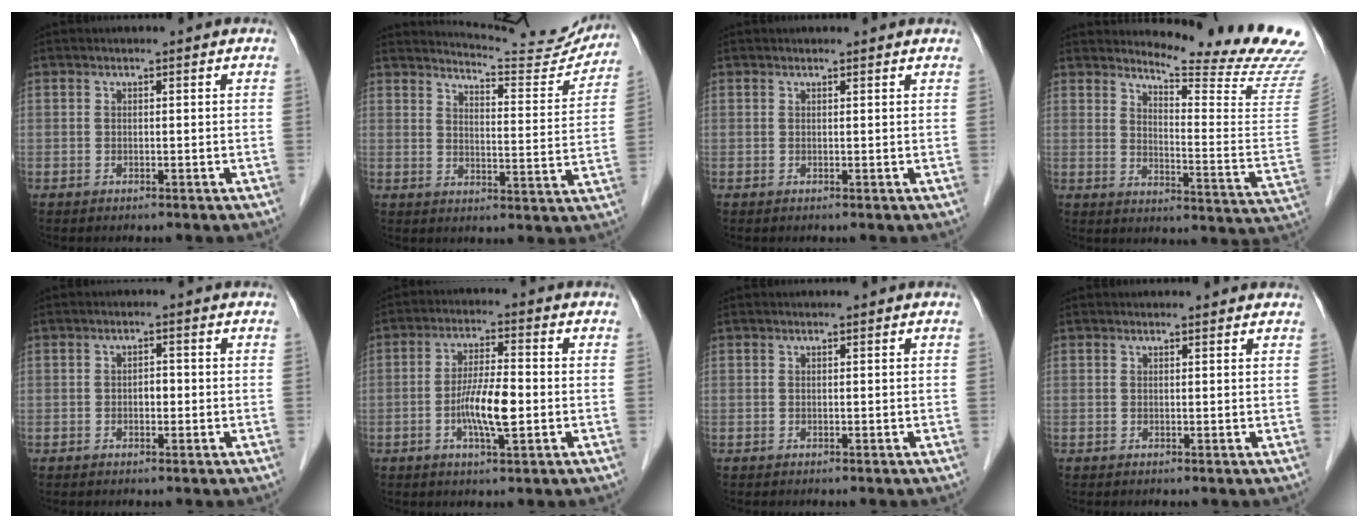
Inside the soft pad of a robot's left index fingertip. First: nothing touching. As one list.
[{"total": 13.7, "force": [13.5, 0.8, 1.9], "torque": [-0.025, -0.056, 0.158]}, {"total": 1.0, "force": [1.0, 0.1, 0.0], "torque": [-0.011, -0.001, 0.005]}, {"total": 17.5, "force": [16.6, -1.0, 5.3], "torque": [-0.088, -0.143, 0.193]}, {"total": 1.7, "force": [-0.7, 0.9, 1.3], "torque": [-0.016, 0.000, -0.013]}, {"total": 7.3, "force": [-2.0, 1.2, 6.9], "torque": [-0.134, -0.008, -0.040]}, {"total": 0.0}, {"total": 1.8, "force": [1.7, 0.4, 0.2], "torque": [-0.011, 0.001, 0.011]}]